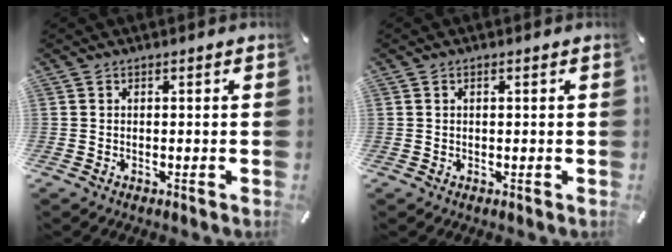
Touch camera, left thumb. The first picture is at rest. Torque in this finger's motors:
{"motor_torque": [-0.08, -0.36, 0.07, 0.19, -0.03]}